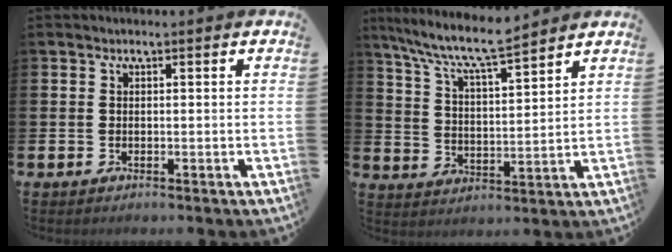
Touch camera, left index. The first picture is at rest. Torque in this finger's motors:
{"motor_torque": [0.85, -0.80, 0.63, 0.21]}